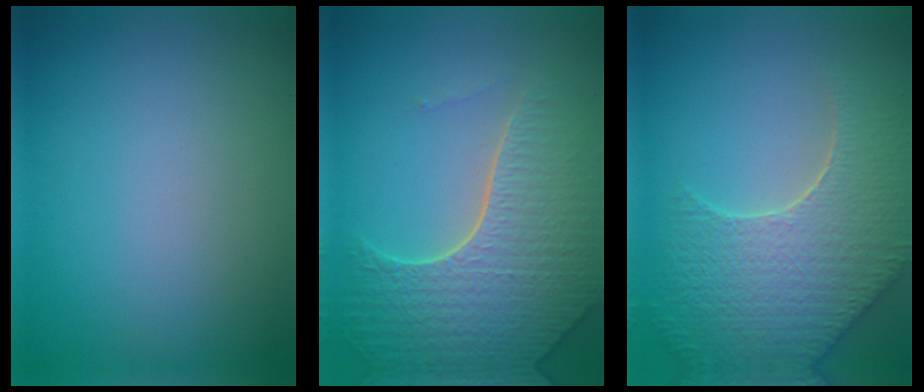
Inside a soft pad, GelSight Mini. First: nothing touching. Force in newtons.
{"total": 8.2, "press": 5.8, "slide": 5.9}
{"total": 8.6, "press": 6.3, "slide": 5.9}